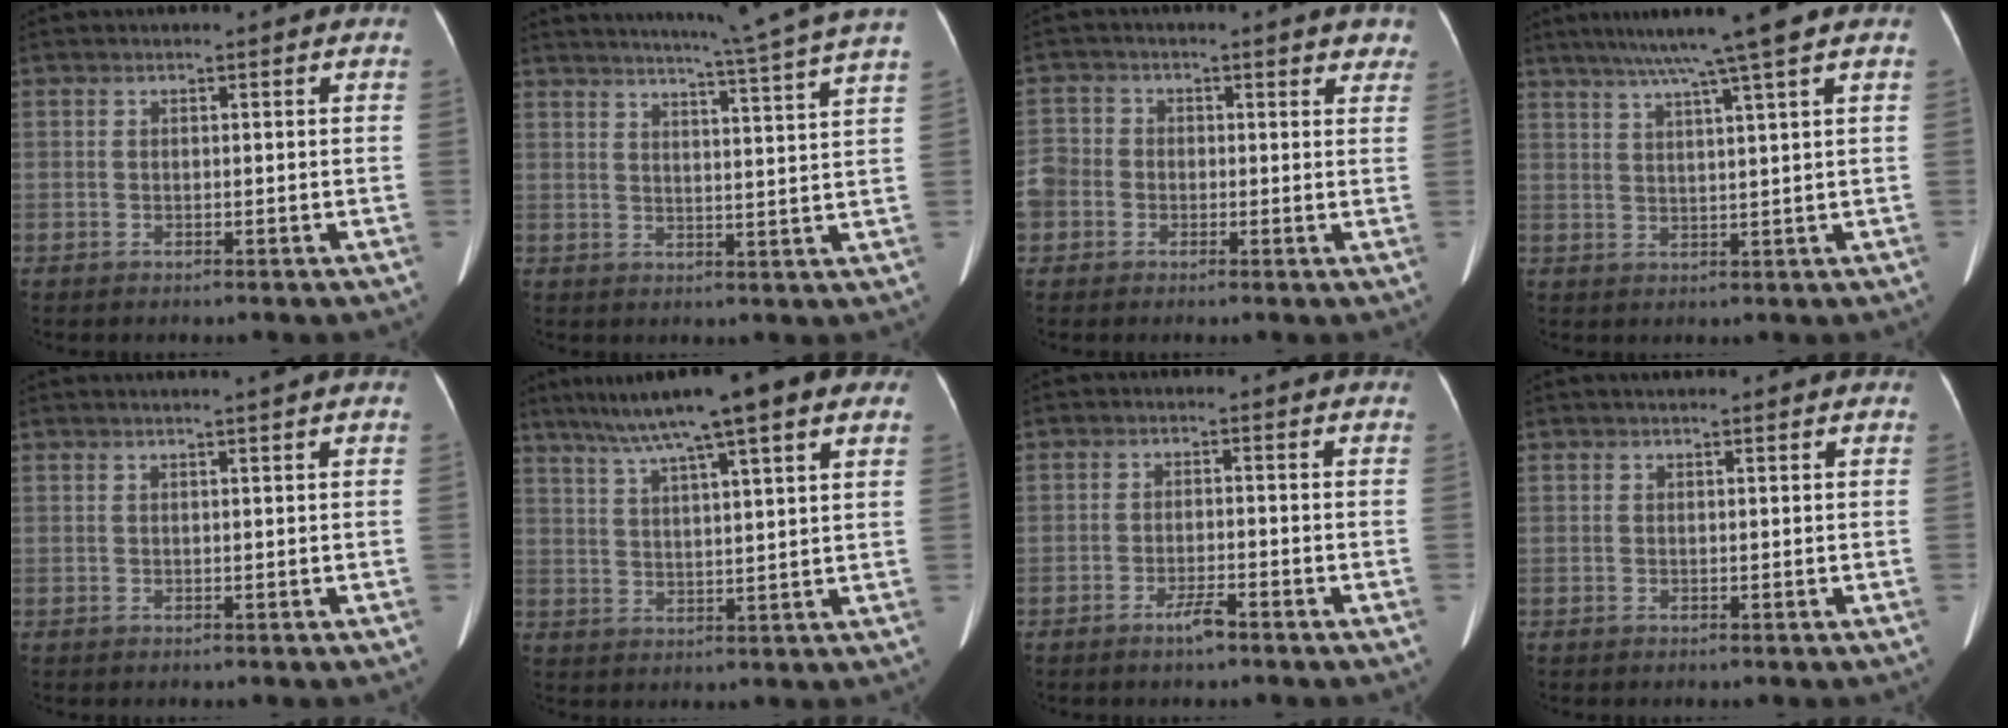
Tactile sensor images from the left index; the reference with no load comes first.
{"total": 16.1, "force": [14.0, -2.6, 7.7], "torque": [-0.126, -0.042, 0.168]}
{"total": 10.5, "force": [1.0, 9.8, 3.7], "torque": [-0.085, 0.043, 0.020]}
{"total": 8.8, "force": [6.4, -1.8, 5.7], "torque": [-0.095, 0.018, 0.096]}
{"total": 1.9, "force": [1.5, -0.6, 1.0], "torque": [-0.012, 0.004, 0.027]}
{"total": 15.9, "force": [11.1, 1.3, 11.4], "torque": [-0.177, 0.045, 0.158]}
{"total": 2.3, "force": [-1.7, 0.1, 1.5], "torque": [-0.032, -0.003, -0.031]}
{"total": 2.7, "force": [2.3, 0.5, 1.3], "torque": [-0.014, 0.024, 0.032]}